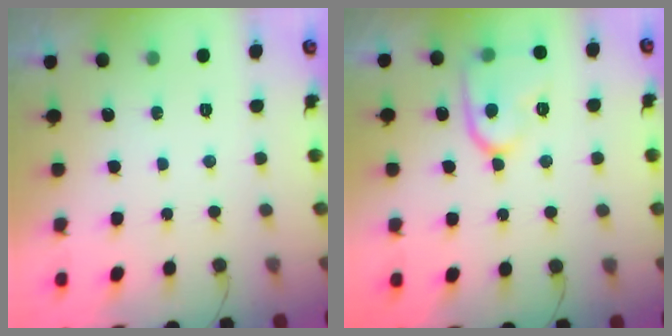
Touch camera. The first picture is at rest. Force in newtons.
{"total": 12.0, "press": 12.0, "slide": 1.0}